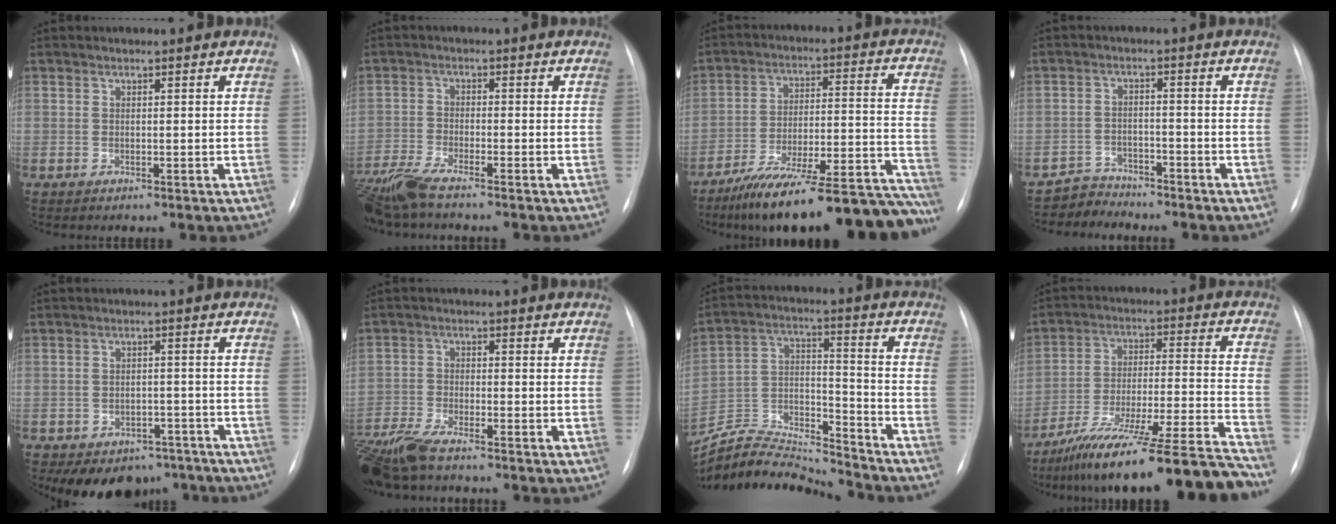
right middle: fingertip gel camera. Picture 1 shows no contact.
{"total": 7.4, "force": [-6.3, 0.3, 3.8], "torque": [-0.083, -0.022, -0.119]}
{"total": 25.1, "force": [-22.2, 3.0, 11.2], "torque": [-0.085, 0.027, -0.324]}
{"total": 3.8, "force": [-3.4, 1.1, -1.3], "torque": [0.028, -0.001, -0.060]}
{"total": 9.8, "force": [-7.1, 6.1, 2.8], "torque": [-0.031, 0.015, -0.088]}
{"total": 8.6, "force": [-7.4, 1.0, 4.4], "torque": [-0.092, -0.023, -0.135]}
{"total": 16.9, "force": [-16.7, 1.0, 1.8], "torque": [-0.031, 0.046, -0.286]}
{"total": 22.9, "force": [-19.8, -0.9, 11.6], "torque": [-0.142, -0.007, -0.313]}